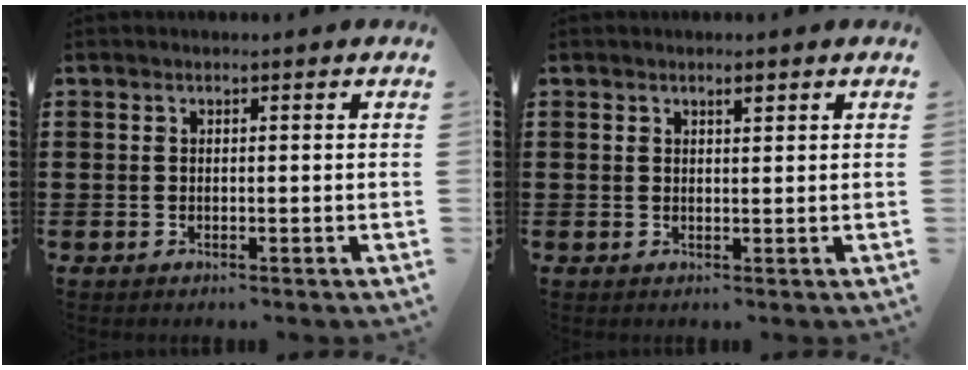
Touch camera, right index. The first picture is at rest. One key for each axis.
{"total": 1.5, "fx": 0.9, "fy": 0.6, "fz": 1.0, "tx": -0.013, "ty": 0.000, "tz": 0.014}